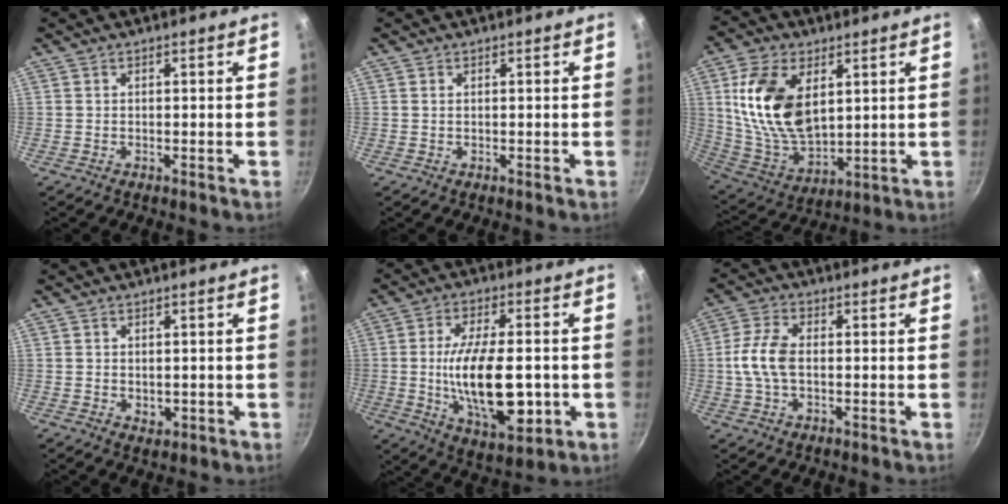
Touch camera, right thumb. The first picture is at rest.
{"total": 0.0}
{"total": 17.8, "force": [4.7, 10.5, 13.7], "torque": [-0.242, -0.028, 0.104]}
{"total": 2.0, "force": [0.0, 1.6, 1.2], "torque": [-0.016, -0.003, 0.003]}
{"total": 19.5, "force": [-1.9, 9.2, 17.1], "torque": [-0.268, -0.007, -0.021]}
{"total": 7.6, "force": [-0.2, 4.2, 6.3], "torque": [-0.133, 0.016, -0.010]}